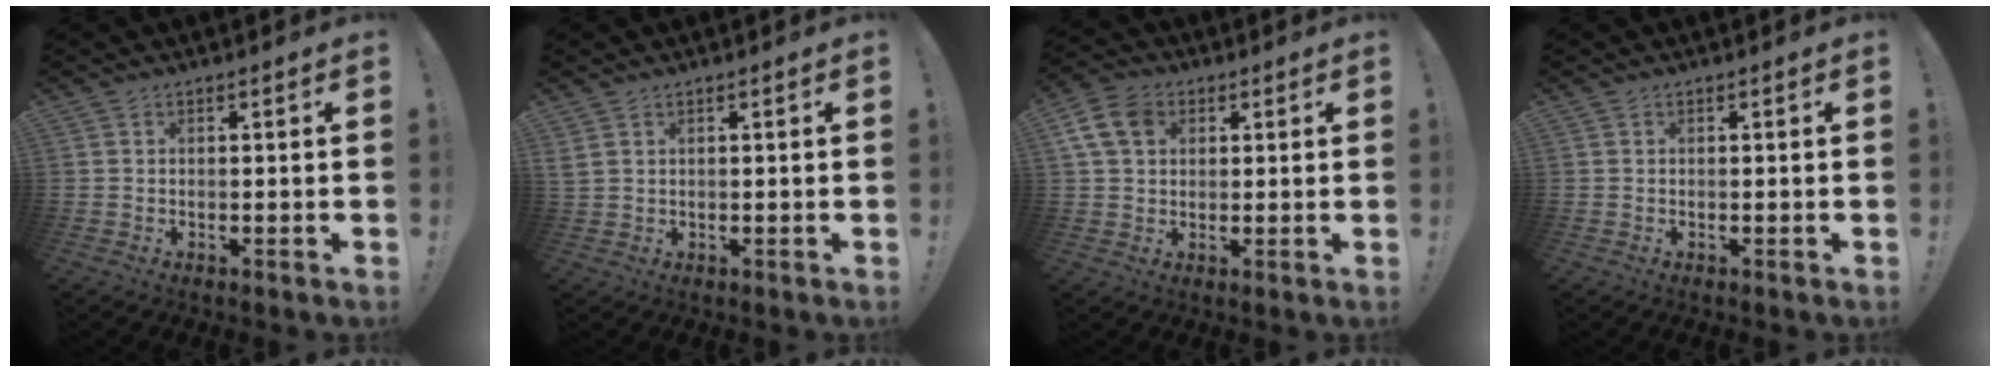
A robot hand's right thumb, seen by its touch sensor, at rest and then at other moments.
{"total": 1.6, "force": [0.9, 0.7, 1.1], "torque": [-0.023, 0.000, 0.018]}
{"total": 10.4, "force": [3.9, 7.7, 5.8], "torque": [-0.105, 0.000, 0.080]}
{"total": 0.0}